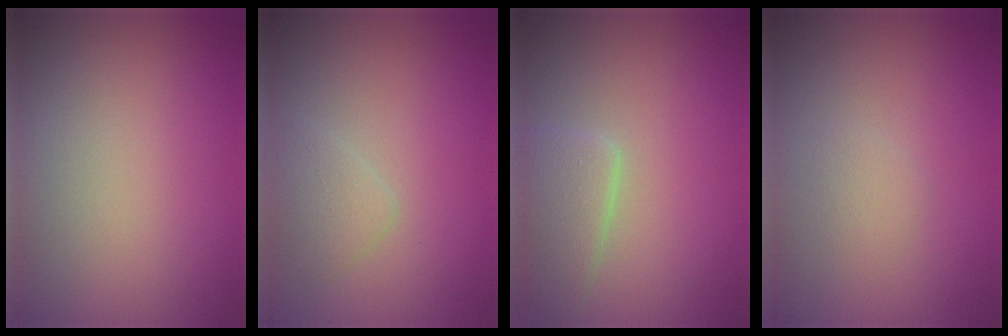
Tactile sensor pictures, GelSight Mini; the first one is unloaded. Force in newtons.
{"total": 1.5, "press": 1.5, "slide": 0.1}
{"total": 2.9, "press": 2.9, "slide": 0.3}
{"total": 0.9, "press": 0.9, "slide": 0.0}